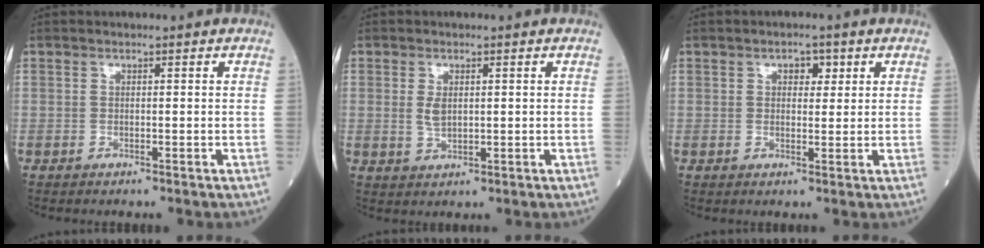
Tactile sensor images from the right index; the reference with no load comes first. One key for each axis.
{"total": 2.4, "fx": 0.4, "fy": 1.3, "fz": 2.1, "tx": -0.043, "ty": -0.005, "tz": 0.011}
{"total": 2.4, "fx": 1.1, "fy": 1.5, "fz": 1.6, "tx": -0.017, "ty": 0.006, "tz": 0.013}